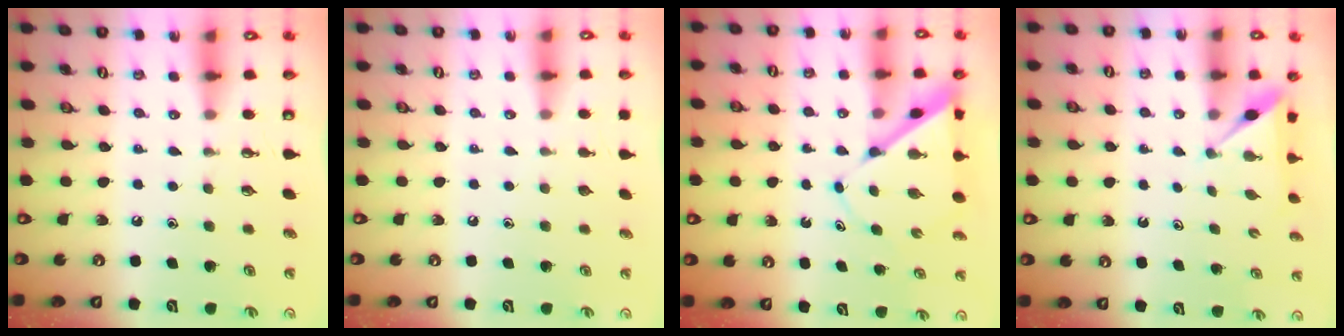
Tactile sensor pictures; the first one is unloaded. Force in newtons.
{"total": 0.0}
{"total": 6.7, "press": 6.7, "slide": 0.6}
{"total": 3.3, "press": 3.3, "slide": 0.1}